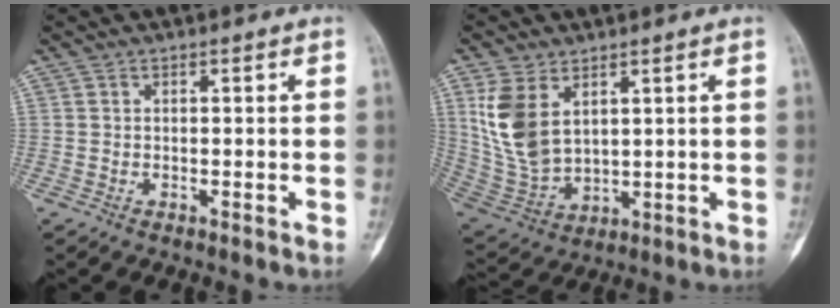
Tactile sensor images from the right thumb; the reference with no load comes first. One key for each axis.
{"total": 11.6, "fx": 4.3, "fy": 7.0, "fz": 8.1, "tx": -0.161, "ty": -0.019, "tz": 0.107}